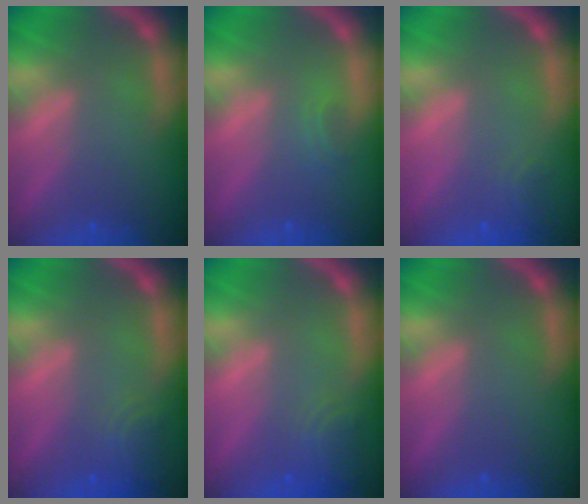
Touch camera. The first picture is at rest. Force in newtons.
{"total": 0.9}
{"total": 1.4}
{"total": 2.9}
{"total": 2.9}
{"total": 0.0}